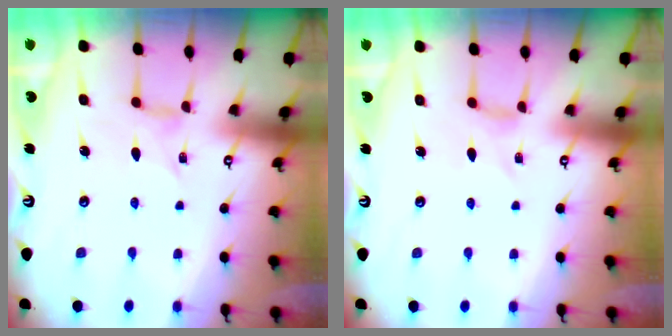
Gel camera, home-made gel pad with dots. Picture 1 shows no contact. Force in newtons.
{"total": 0.0}